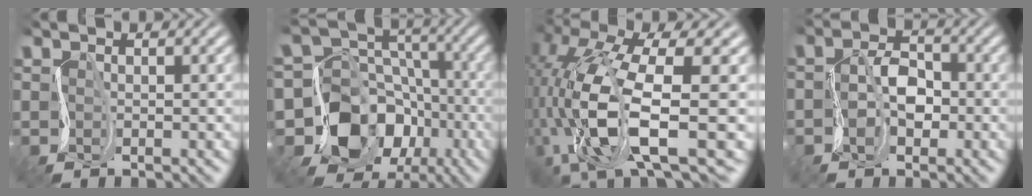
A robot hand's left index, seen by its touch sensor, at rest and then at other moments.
{"total": 13.3, "force": [-6.8, 10.7, 4.0], "torque": [-0.079, -0.007, -0.129]}
{"total": 11.8, "force": [-3.3, 4.7, 10.3], "torque": [-0.226, -0.011, -0.062]}
{"total": 2.9, "force": [-1.3, 2.0, 1.7], "torque": [-0.031, 0.003, -0.027]}